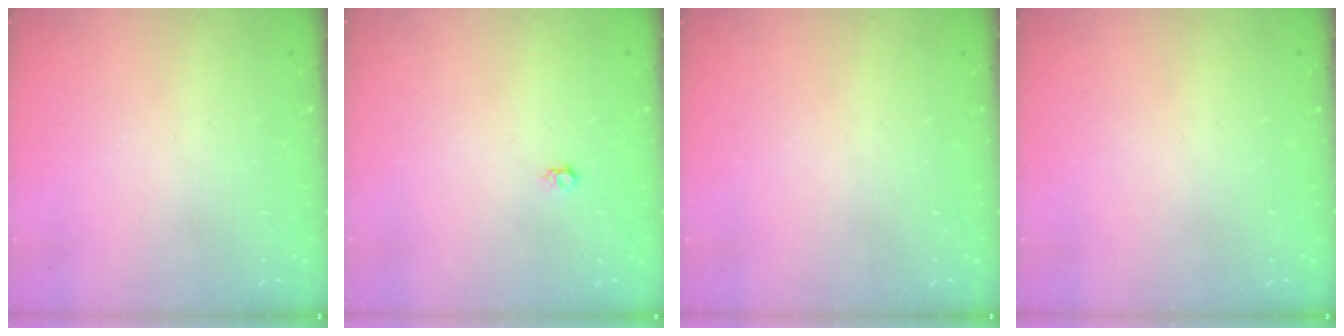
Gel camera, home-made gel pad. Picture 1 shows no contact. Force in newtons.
{"total": 4.0, "press": 3.9, "slide": 0.7}
{"total": 0.0}
{"total": 0.0}